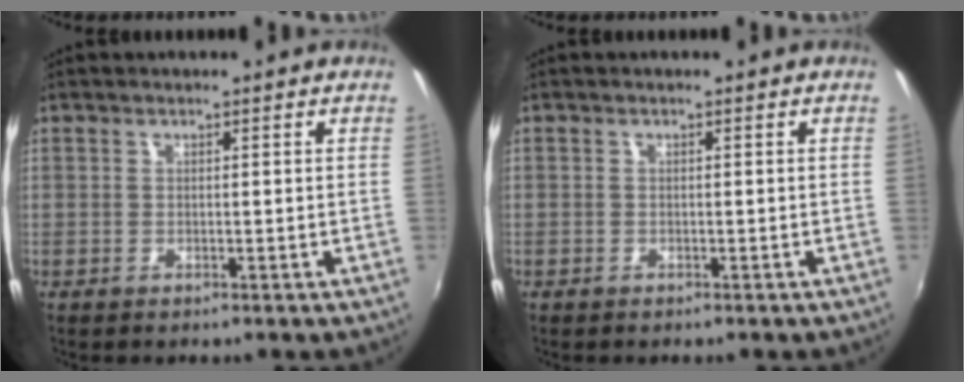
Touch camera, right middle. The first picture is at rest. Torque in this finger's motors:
{"motor_torque": [1.06, -1.08, -0.57, -0.21]}